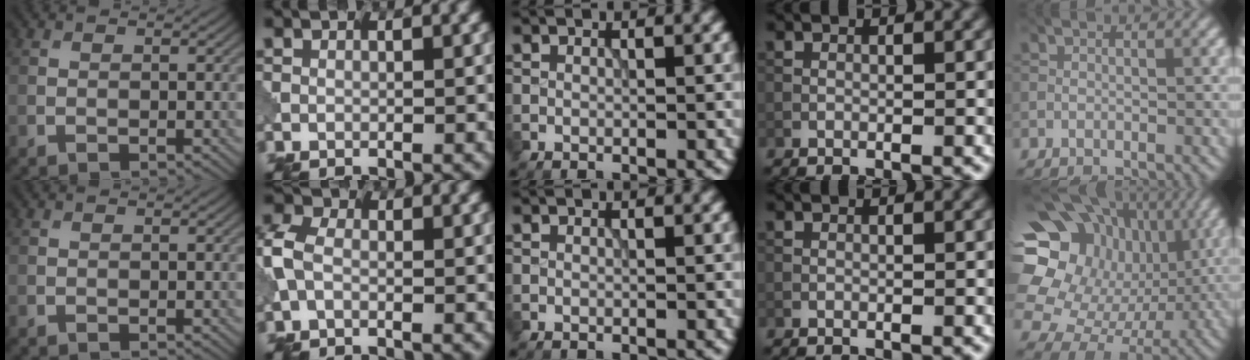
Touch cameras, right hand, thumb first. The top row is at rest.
{"index": {"total": 3.9, "force": [0.3, 2.7, 2.8], "torque": [-0.088, 0.021, -0.005]}, "little": {"total": 19.9, "force": [3.1, 18.0, 7.9], "torque": [-0.186, 0.029, 0.033]}}